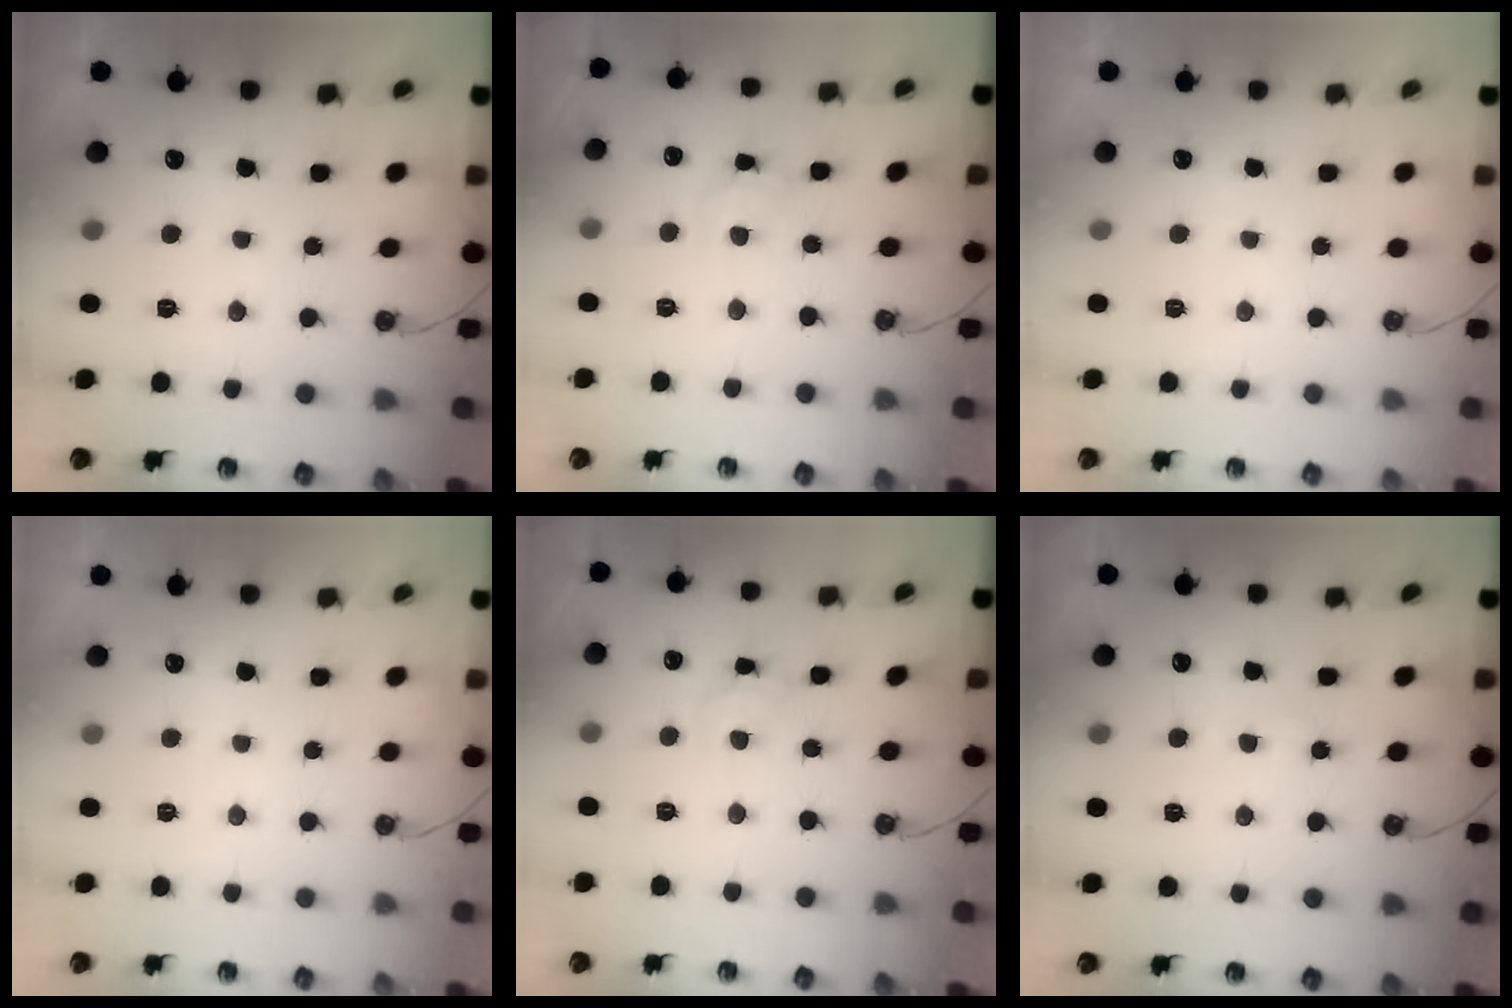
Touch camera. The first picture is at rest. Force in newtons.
{"total": 7.4, "press": 7.4, "slide": 0.2}
{"total": 0.0}
{"total": 0.0}
{"total": 7.4, "press": 7.4, "slide": 0.2}
{"total": 2.4, "press": 2.3, "slide": 0.4}